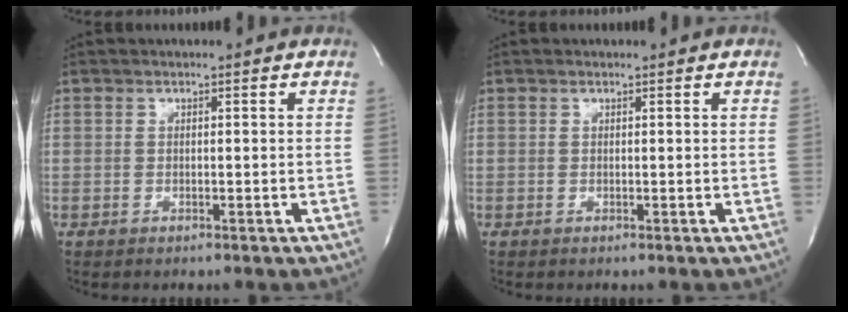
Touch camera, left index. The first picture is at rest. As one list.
[{"total": 0.0}]